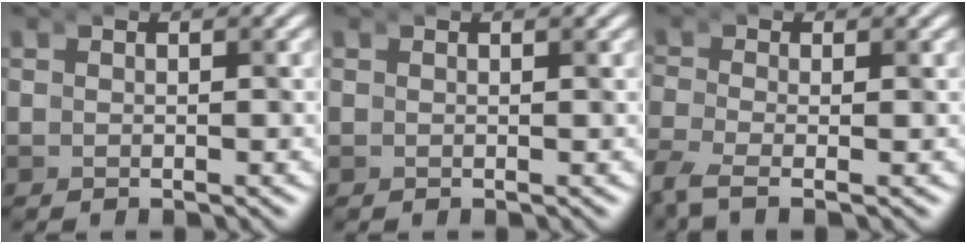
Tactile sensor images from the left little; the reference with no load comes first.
{"total": 0.0}
{"total": 2.5, "force": [-1.9, 0.6, 1.4], "torque": [-0.043, -0.020, -0.034]}